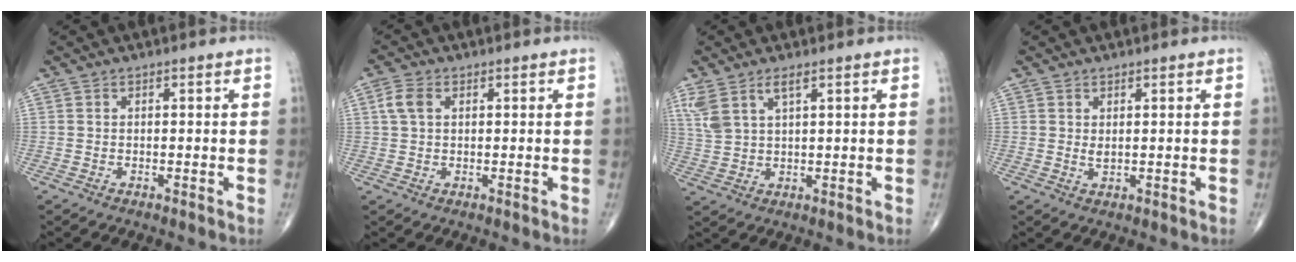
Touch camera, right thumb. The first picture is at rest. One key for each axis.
{"total": 3.5, "fx": 1.0, "fy": 2.2, "fz": 2.5, "tx": -0.058, "ty": 0.009, "tz": 0.019}
{"total": 5.6, "fx": 3.2, "fy": 1.8, "fz": 4.2, "tx": -0.102, "ty": -0.006, "tz": 0.074}
{"total": 1.2, "fx": 0.3, "fy": 0.5, "fz": 1.0, "tx": -0.013, "ty": -0.005, "tz": 0.009}